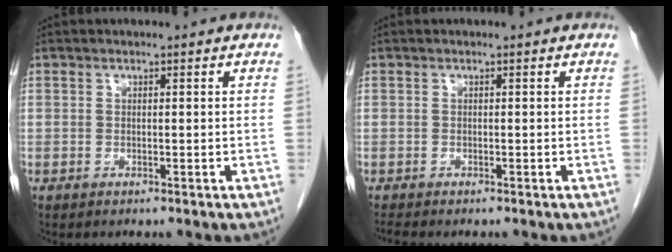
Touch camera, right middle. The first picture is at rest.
{"total": 1.0, "force": [-1.0, -0.1, 0.2], "torque": [-0.009, -0.004, -0.017]}